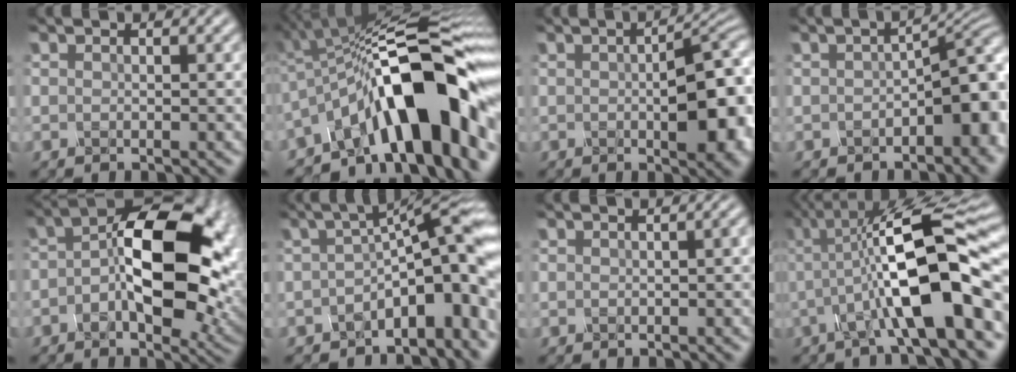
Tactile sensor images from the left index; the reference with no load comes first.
{"total": 15.2, "force": [-5.4, 5.1, 13.2], "torque": [-0.160, 0.026, -0.096]}
{"total": 8.7, "force": [-0.5, 3.4, 7.9], "torque": [-0.095, -0.005, 0.001]}
{"total": 5.4, "force": [-1.2, 2.6, 4.6], "torque": [-0.048, 0.005, -0.020]}
{"total": 13.6, "force": [-0.3, 6.8, 11.8], "torque": [-0.166, 0.016, -0.015]}
{"total": 10.0, "force": [-2.4, 3.3, 9.2], "torque": [-0.119, 0.015, -0.047]}
{"total": 1.3, "force": [-0.1, 0.4, 1.3], "torque": [-0.012, 0.005, 0.002]}
{"total": 11.7, "force": [-1.2, 2.9, 11.3], "torque": [-0.176, 0.016, -0.028]}